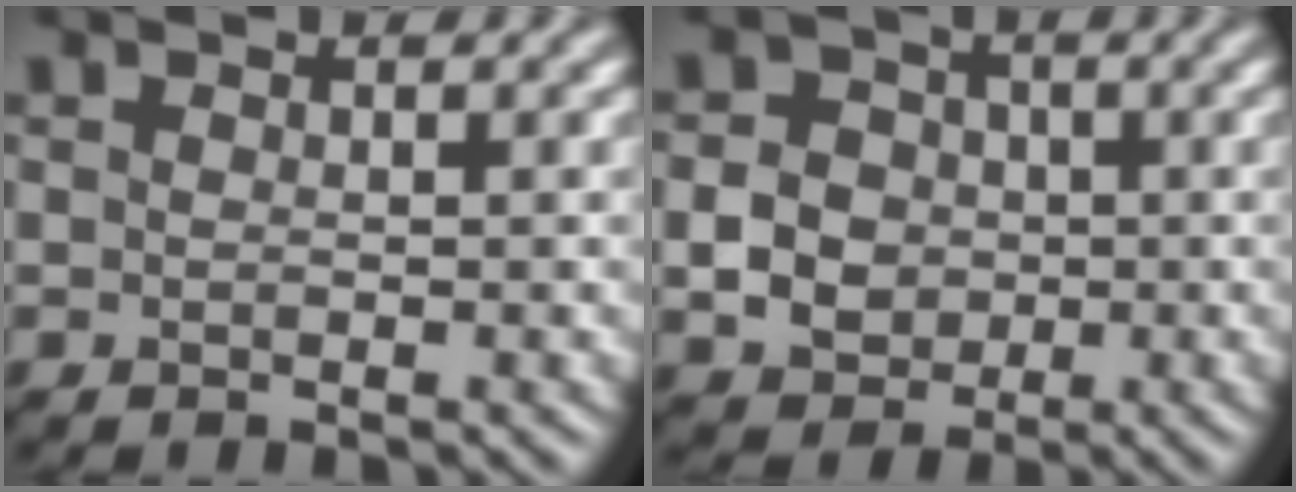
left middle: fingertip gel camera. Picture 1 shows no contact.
{"total": 3.9, "force": [-0.5, 3.5, 1.7], "torque": [-0.028, 0.000, -0.012]}